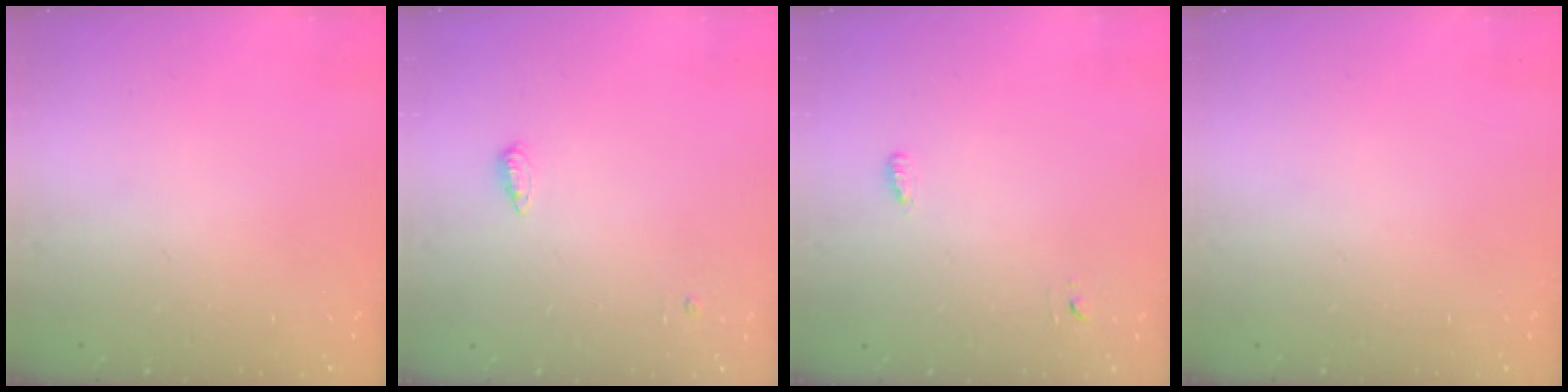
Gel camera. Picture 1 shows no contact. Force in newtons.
{"total": 4.2, "press": 4.1, "slide": 0.8}
{"total": 2.8, "press": 2.7, "slide": 0.6}
{"total": 0.0}